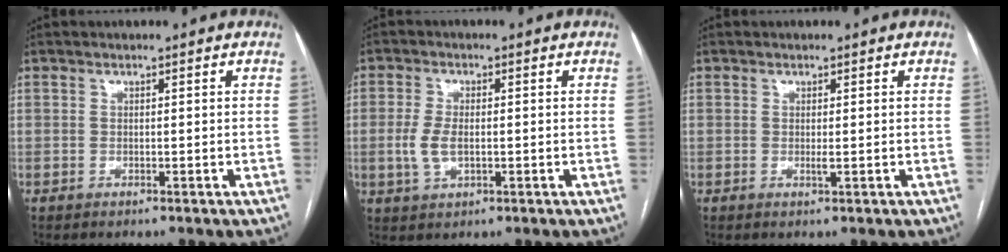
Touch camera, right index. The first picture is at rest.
{"total": 4.6, "force": [-0.6, 2.2, 4.0], "torque": [-0.094, -0.001, -0.009]}
{"total": 0.8, "force": [-0.1, 0.0, 0.8], "torque": [-0.018, -0.004, 0.000]}